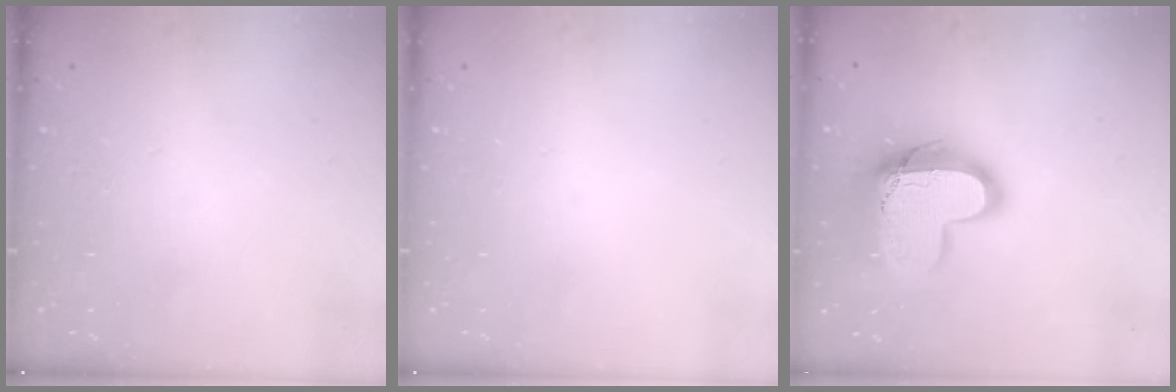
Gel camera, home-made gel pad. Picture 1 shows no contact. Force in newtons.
{"total": 0.0}
{"total": 16.2, "press": 16.1, "slide": 1.3}